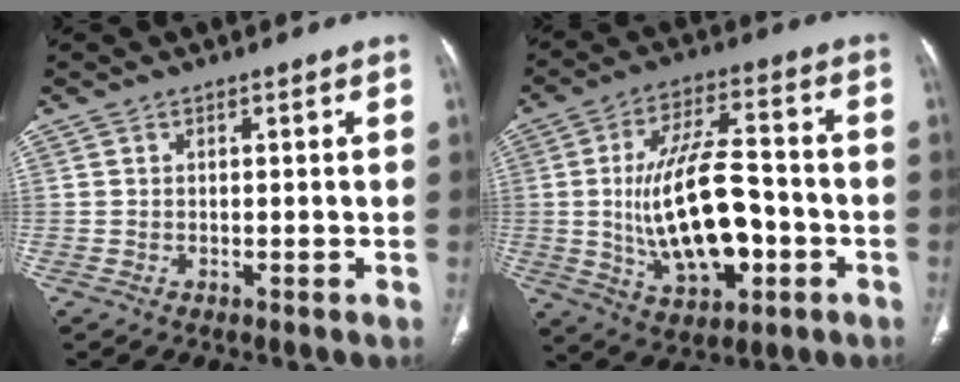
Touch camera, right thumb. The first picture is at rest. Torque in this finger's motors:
{"motor_torque": [-0.09, 1.23, 0.68, 0.62, 0.22]}